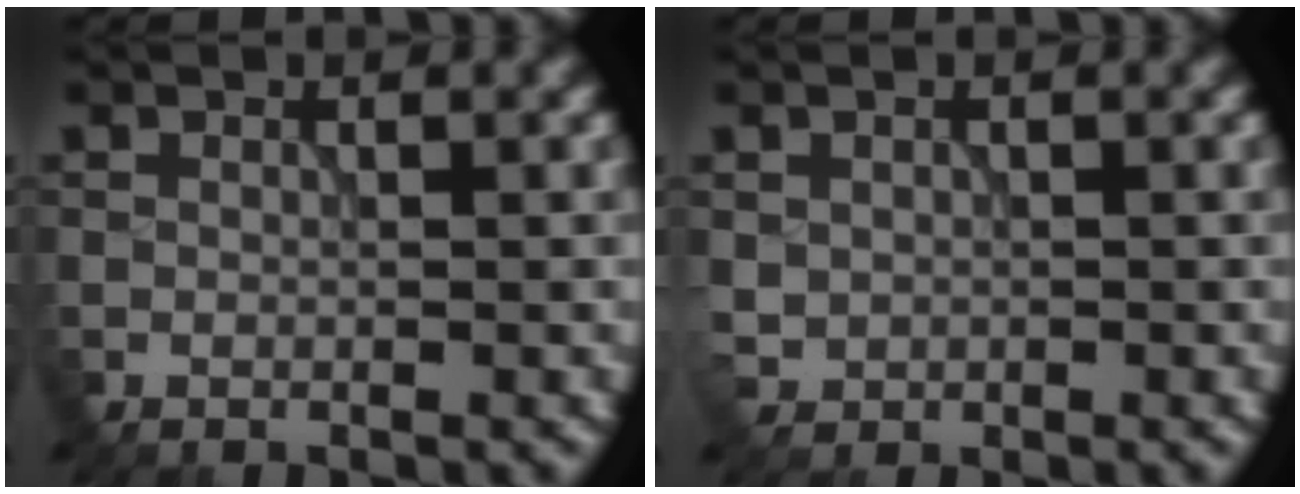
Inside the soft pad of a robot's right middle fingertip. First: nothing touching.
{"total": 1.0, "force": [0.3, 1.0, -0.1], "torque": [0.003, -0.004, 0.008]}